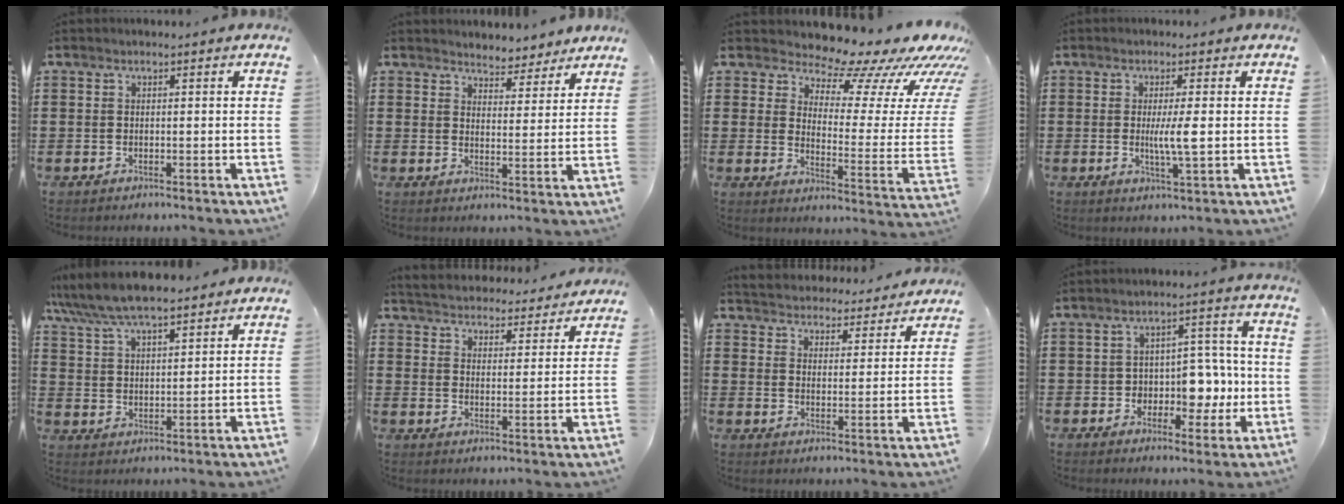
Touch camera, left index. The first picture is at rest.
{"total": 4.2, "force": [4.0, 0.9, -0.2], "torque": [-0.008, -0.020, 0.072]}
{"total": 10.4, "force": [9.4, 2.5, 3.6], "torque": [-0.059, -0.091, 0.152]}
{"total": 4.2, "force": [0.0, 0.3, 4.2], "torque": [-0.083, -0.010, -0.004]}
{"total": 7.2, "force": [6.6, 1.3, 2.7], "torque": [-0.075, -0.020, 0.121]}
{"total": 4.2, "force": [4.2, 0.1, -0.5], "torque": [-0.018, -0.036, 0.070]}
{"total": 4.2, "force": [4.1, 0.1, -0.6], "torque": [-0.013, -0.032, 0.069]}
{"total": 6.7, "force": [-1.1, 5.3, 3.9], "torque": [-0.068, 0.008, -0.022]}